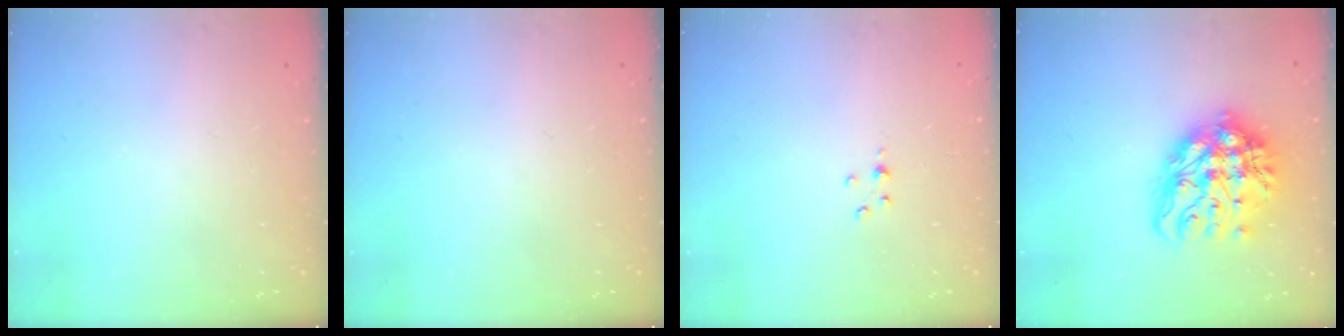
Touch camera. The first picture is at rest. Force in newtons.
{"total": 0.0}
{"total": 2.2, "press": 2.2, "slide": 0.4}
{"total": 17.1, "press": 17.0, "slide": 2.0}